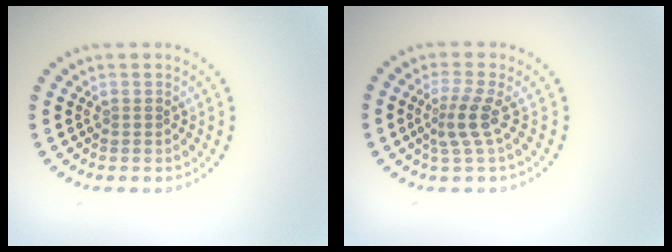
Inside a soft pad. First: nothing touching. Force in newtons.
{"total": 2.6, "press": 1.8, "slide": 1.8}